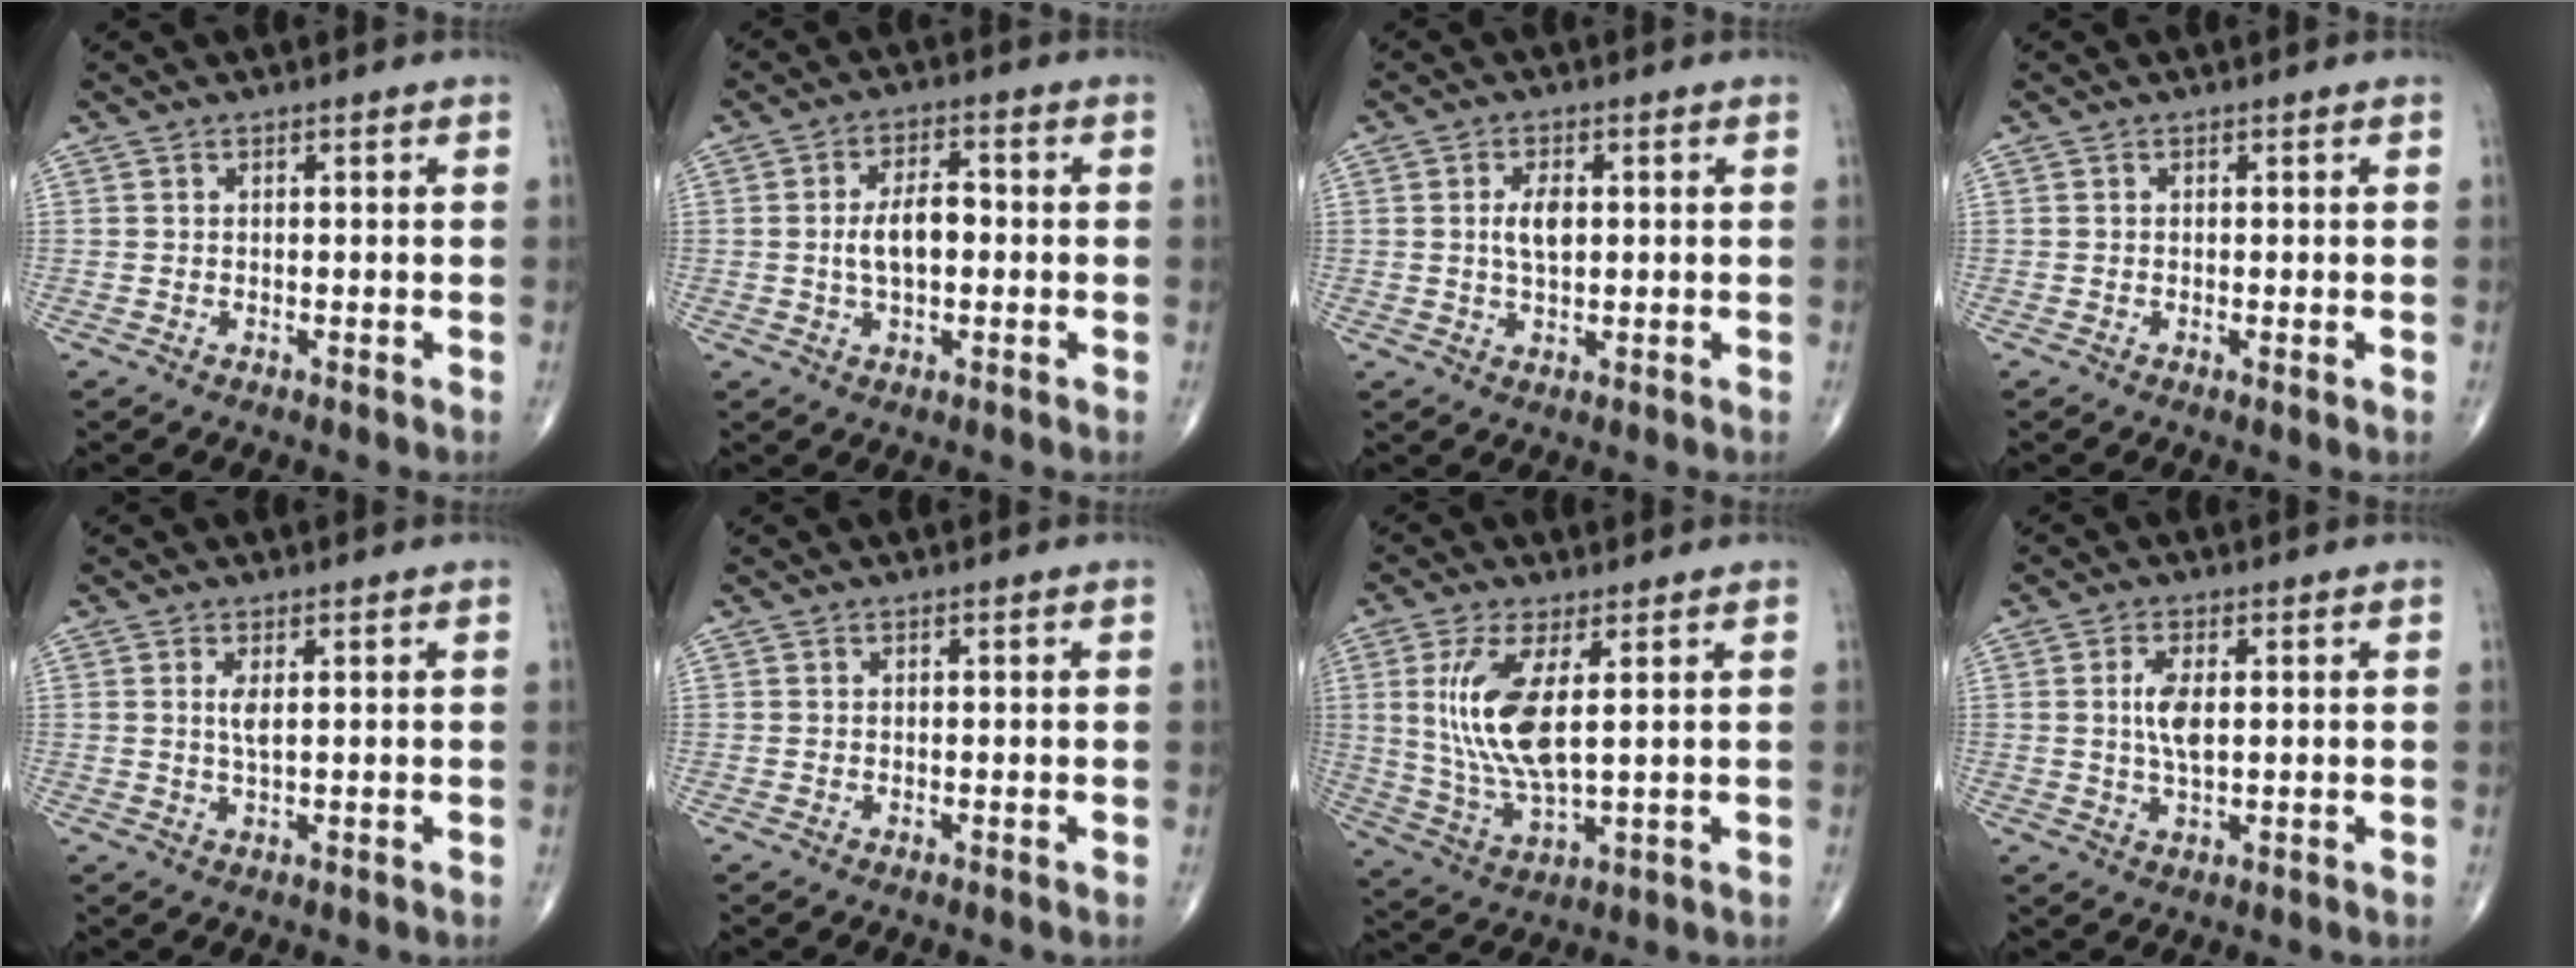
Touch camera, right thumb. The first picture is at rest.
{"total": 6.8, "force": [-0.3, 3.5, 5.8], "torque": [-0.104, 0.014, -0.009]}
{"total": 4.4, "force": [0.6, 2.2, 3.7], "torque": [-0.068, -0.003, 0.010]}
{"total": 0.6, "force": [-0.1, 0.1, 0.6], "torque": [-0.012, -0.003, -0.002]}
{"total": 2.2, "force": [0.6, 0.5, 2.0], "torque": [-0.043, -0.004, 0.016]}
{"total": 0.0}
{"total": 12.4, "force": [2.6, 4.2, 11.4], "torque": [-0.250, -0.019, 0.061]}
{"total": 5.0, "force": [0.7, 2.1, 4.5], "torque": [-0.091, -0.002, 0.014]}